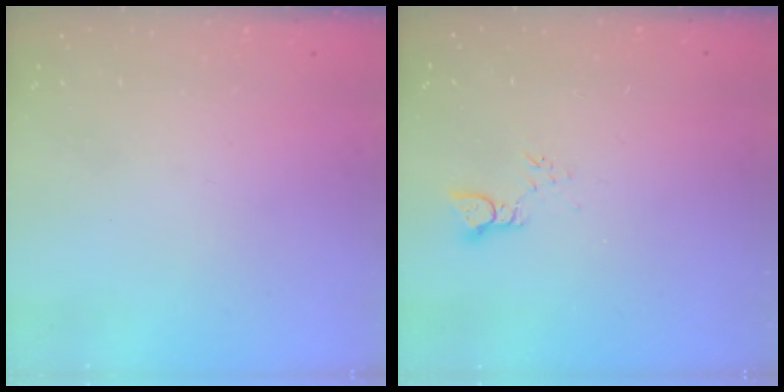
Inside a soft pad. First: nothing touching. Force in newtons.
{"total": 2.3, "press": 2.3, "slide": 0.1}